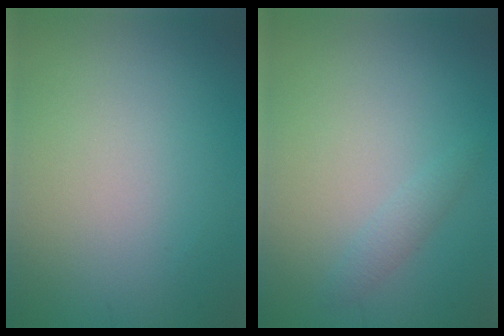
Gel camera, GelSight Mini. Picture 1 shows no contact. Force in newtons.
{"total": 1.1, "press": 1.1, "slide": 0.1}